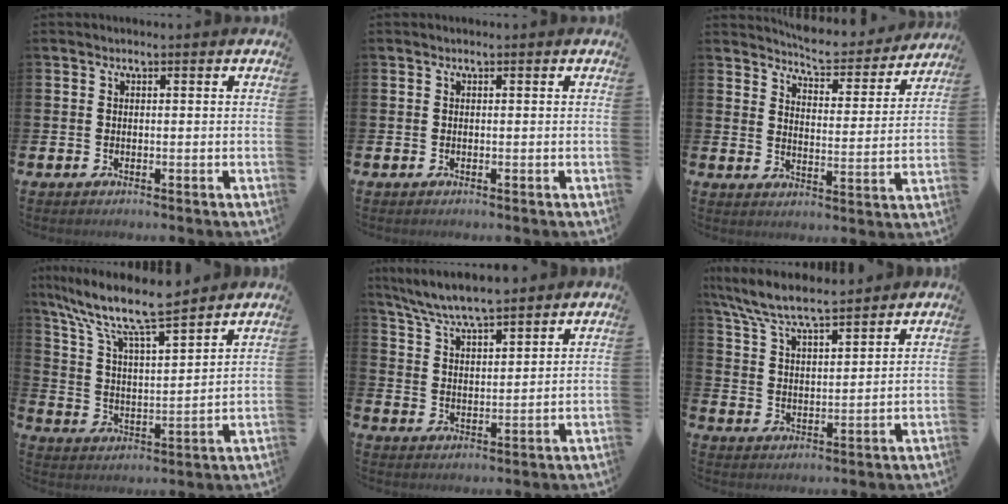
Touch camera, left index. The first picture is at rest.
{"total": 0.0}
{"total": 6.3, "force": [6.2, 0.8, 1.0], "torque": [-0.036, -0.047, 0.105]}
{"total": 10.1, "force": [8.9, 1.3, 4.6], "torque": [-0.130, -0.048, 0.155]}
{"total": 6.9, "force": [6.7, 0.5, 1.7], "torque": [-0.063, -0.030, 0.123]}
{"total": 7.3, "force": [6.9, 0.7, 2.3], "torque": [-0.076, -0.037, 0.125]}